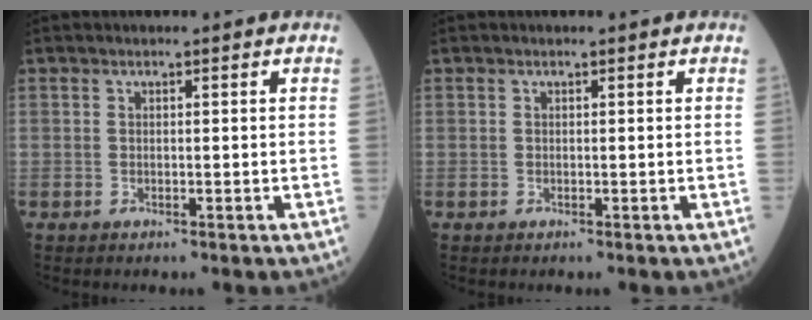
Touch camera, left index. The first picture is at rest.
{"total": 0.0}